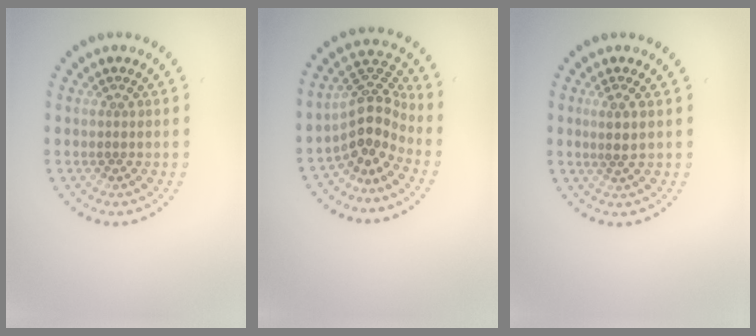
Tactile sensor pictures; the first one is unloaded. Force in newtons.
{"total": 4.3, "press": 3.0, "slide": 3.0}
{"total": 1.5, "press": 1.2, "slide": 1.0}